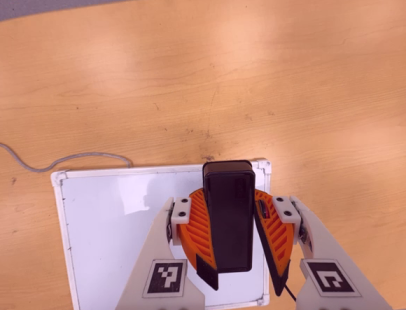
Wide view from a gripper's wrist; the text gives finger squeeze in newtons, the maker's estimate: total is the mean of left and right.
{"total": 10.0, "left": 10.1, "right": 9.9}